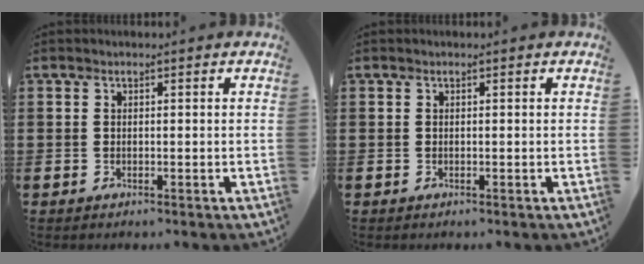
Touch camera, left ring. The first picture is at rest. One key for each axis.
{"total": 0.0}